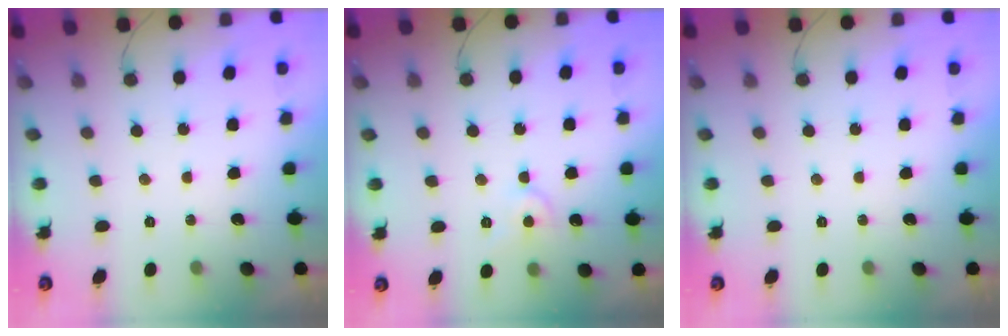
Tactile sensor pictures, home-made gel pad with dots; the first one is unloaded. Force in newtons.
{"total": 6.6, "press": 6.6, "slide": 0.9}
{"total": 0.0}